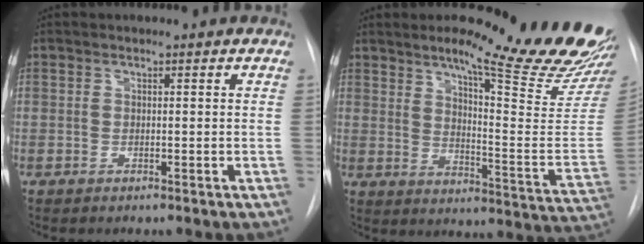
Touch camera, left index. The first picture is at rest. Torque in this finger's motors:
{"motor_torque": [0.12, -0.29, 0.24, 0.05]}